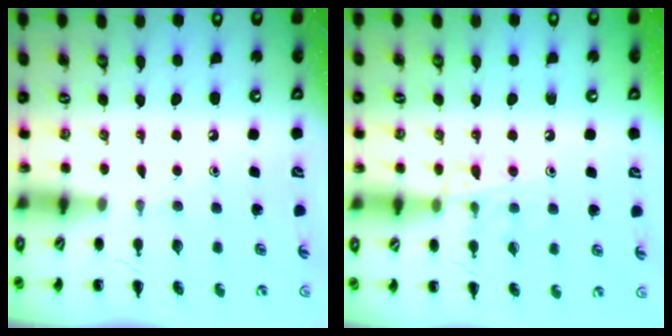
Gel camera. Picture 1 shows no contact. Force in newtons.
{"total": 9.5, "press": 9.4, "slide": 1.2}